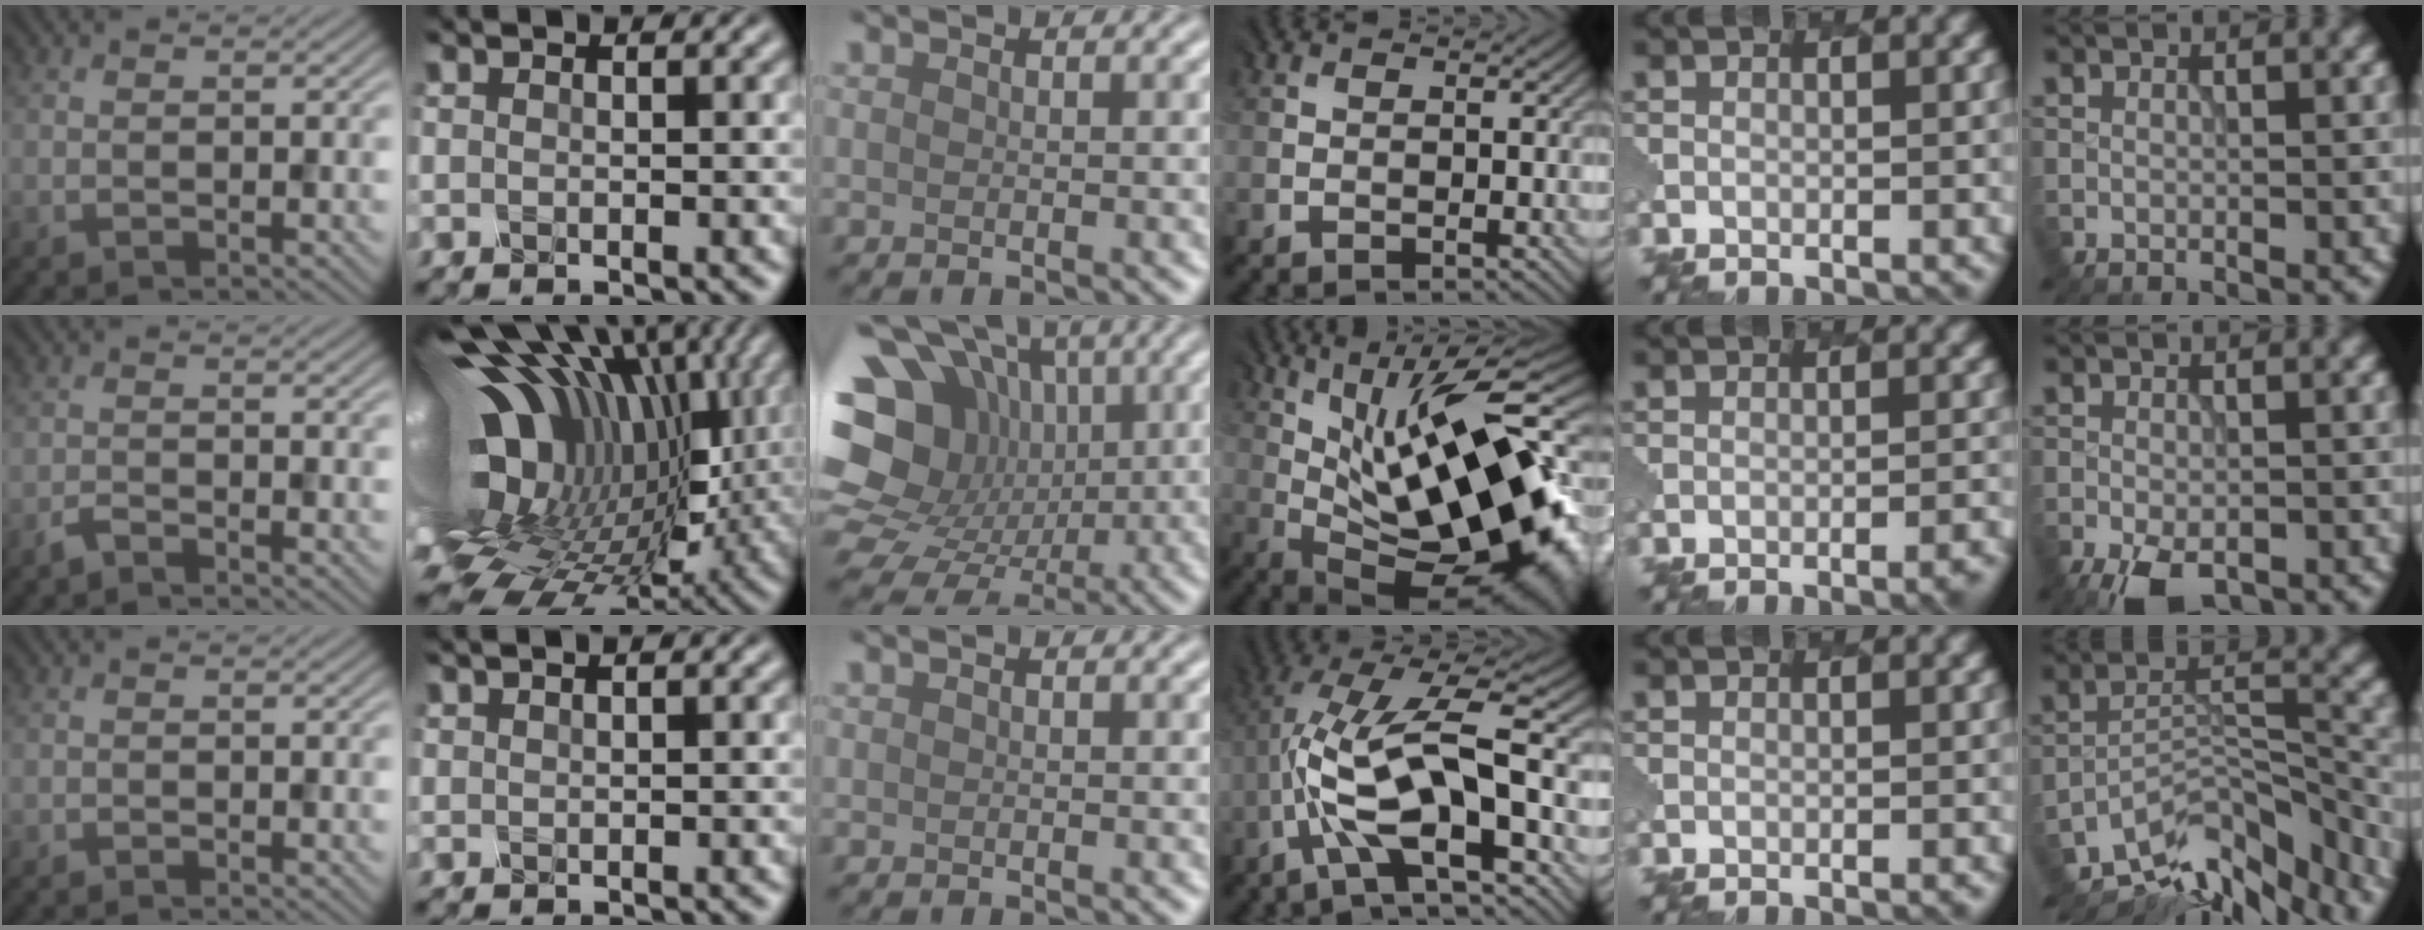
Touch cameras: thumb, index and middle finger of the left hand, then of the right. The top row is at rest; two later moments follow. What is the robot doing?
{"motion": "dispense", "object": "toothpaste"}